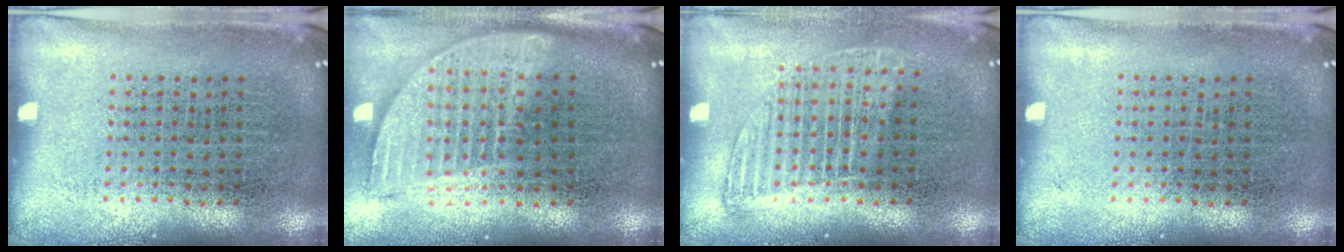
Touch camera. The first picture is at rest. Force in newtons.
{"total": 1.8, "press": 1.5, "slide": 1.0}
{"total": 1.3, "press": 1.1, "slide": 0.7}
{"total": 0.0}